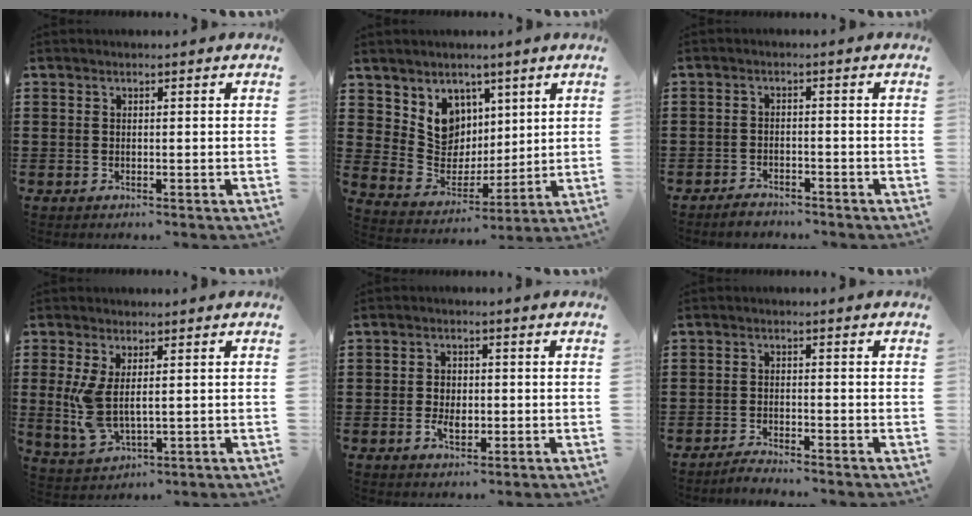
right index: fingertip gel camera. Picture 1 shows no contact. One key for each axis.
{"total": 7.8, "fx": 3.9, "fy": 6.6, "fz": 1.5, "tx": -0.065, "ty": -0.029, "tz": 0.078}
{"total": 2.1, "fx": -2.0, "fy": 0.3, "fz": 0.0, "tx": -0.007, "ty": 0.004, "tz": -0.043}
{"total": 6.2, "fx": 1.0, "fy": 2.8, "fz": 5.5, "tx": -0.137, "ty": -0.008, "tz": 0.014}
{"total": 3.1, "fx": -0.8, "fy": 2.1, "fz": 2.2, "tx": -0.042, "ty": 0.005, "tz": -0.015}
{"total": 2.0, "fx": -2.0, "fy": -0.1, "fz": 0.0, "tx": -0.005, "ty": 0.004, "tz": -0.040}